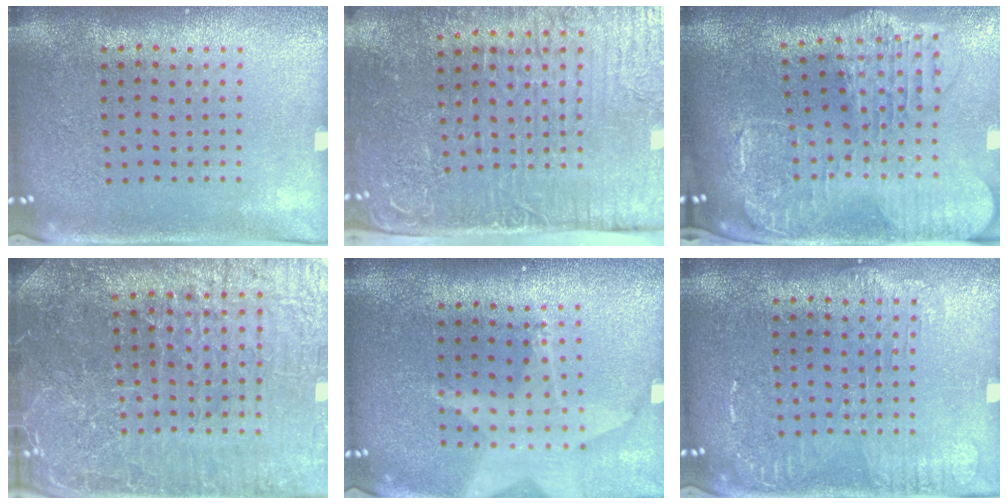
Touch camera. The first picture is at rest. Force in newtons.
{"total": 5.3, "press": 4.5, "slide": 2.9}
{"total": 2.8, "press": 2.4, "slide": 1.4}
{"total": 5.1, "press": 4.9, "slide": 1.6}
{"total": 1.9, "press": 1.5, "slide": 1.2}
{"total": 1.6, "press": 1.5, "slide": 0.3}